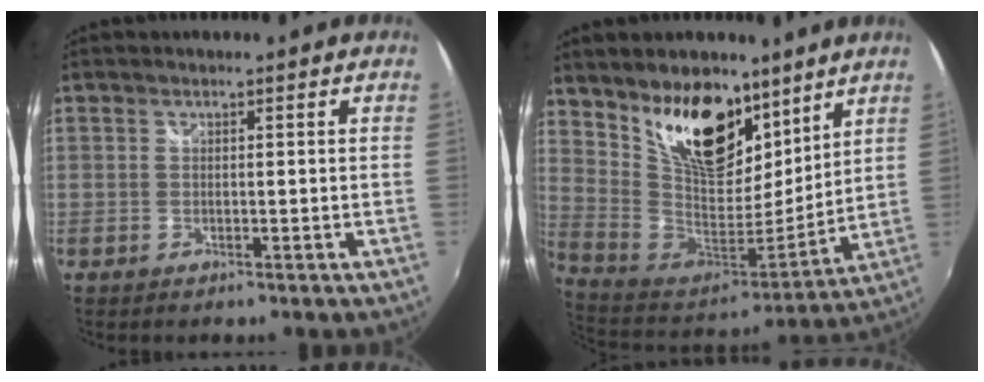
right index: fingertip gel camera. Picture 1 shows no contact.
{"total": 20.6, "force": [12.2, 10.7, 12.8], "torque": [-0.241, 0.009, 0.232]}